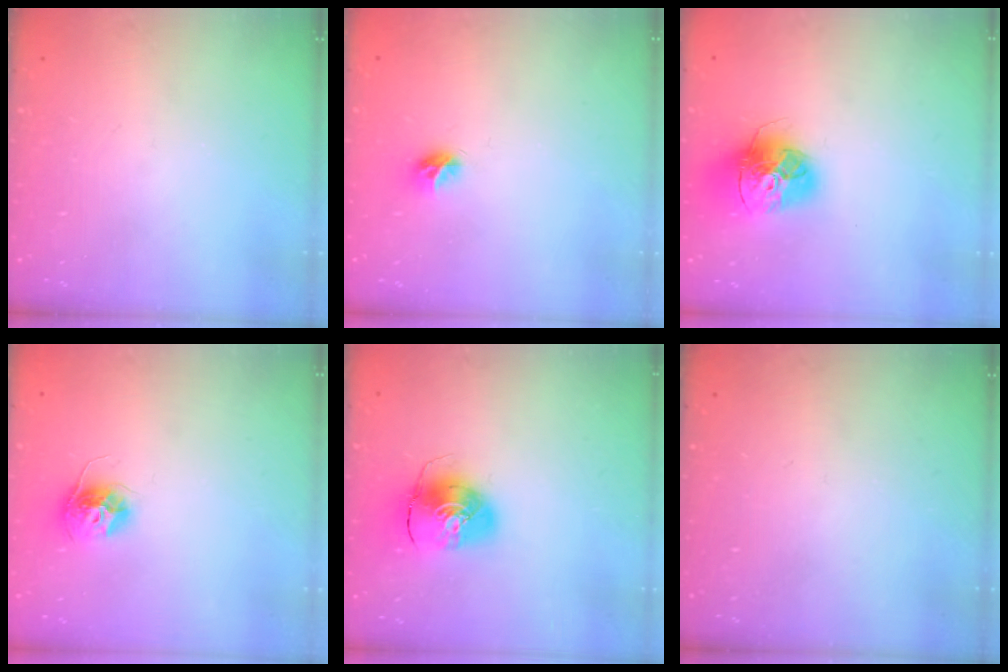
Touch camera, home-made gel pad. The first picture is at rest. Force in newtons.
{"total": 5.8, "press": 5.8, "slide": 0.5}
{"total": 16.0, "press": 16.0, "slide": 1.7}
{"total": 10.8, "press": 10.8, "slide": 0.8}
{"total": 10.1, "press": 10.1, "slide": 0.7}
{"total": 0.0}